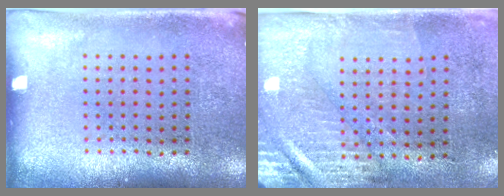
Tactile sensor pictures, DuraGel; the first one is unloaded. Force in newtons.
{"total": 3.0, "press": 2.5, "slide": 1.6}